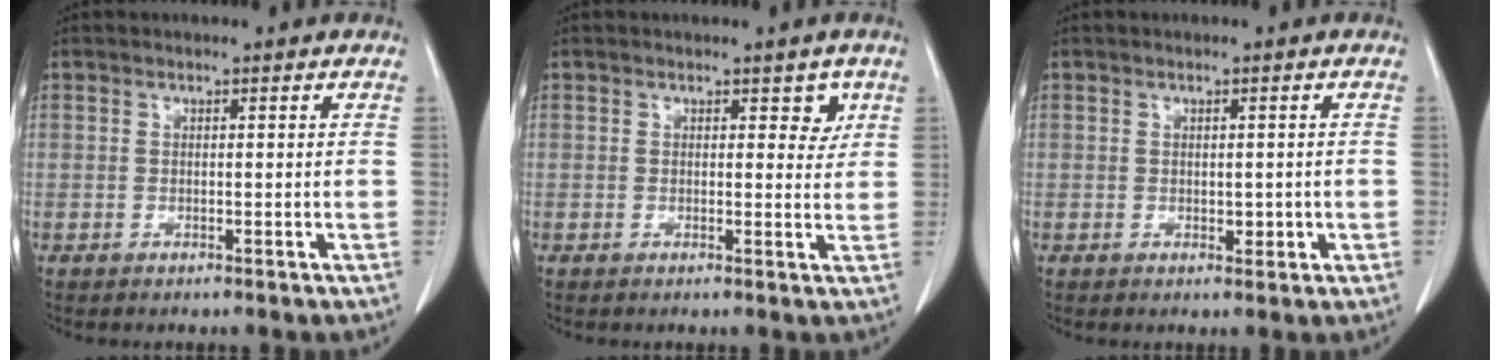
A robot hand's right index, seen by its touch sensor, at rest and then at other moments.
{"total": 2.4, "force": [1.2, 1.5, 1.5], "torque": [-0.008, -0.003, 0.014]}
{"total": 1.7, "force": [-0.2, 1.1, 1.4], "torque": [-0.015, 0.000, 0.003]}